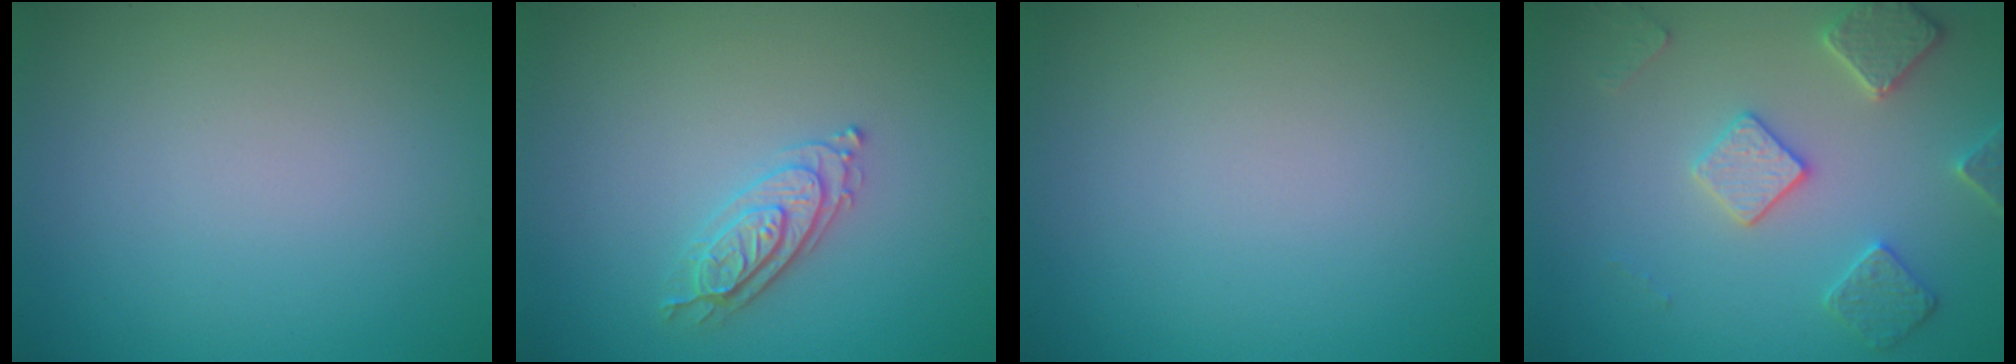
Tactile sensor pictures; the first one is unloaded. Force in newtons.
{"total": 2.4, "press": 2.3, "slide": 0.5}
{"total": 0.0}
{"total": 4.0, "press": 3.5, "slide": 1.9}